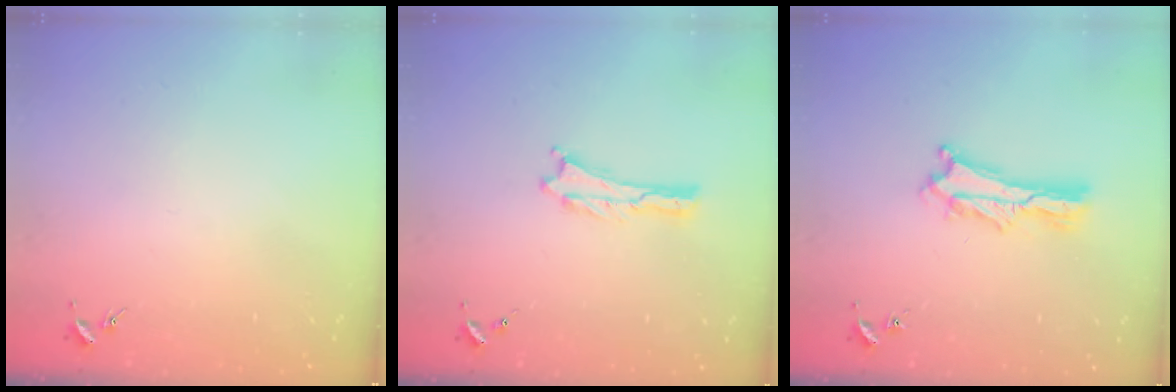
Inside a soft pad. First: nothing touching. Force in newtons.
{"total": 0.0}
{"total": 3.4, "press": 3.4, "slide": 0.3}